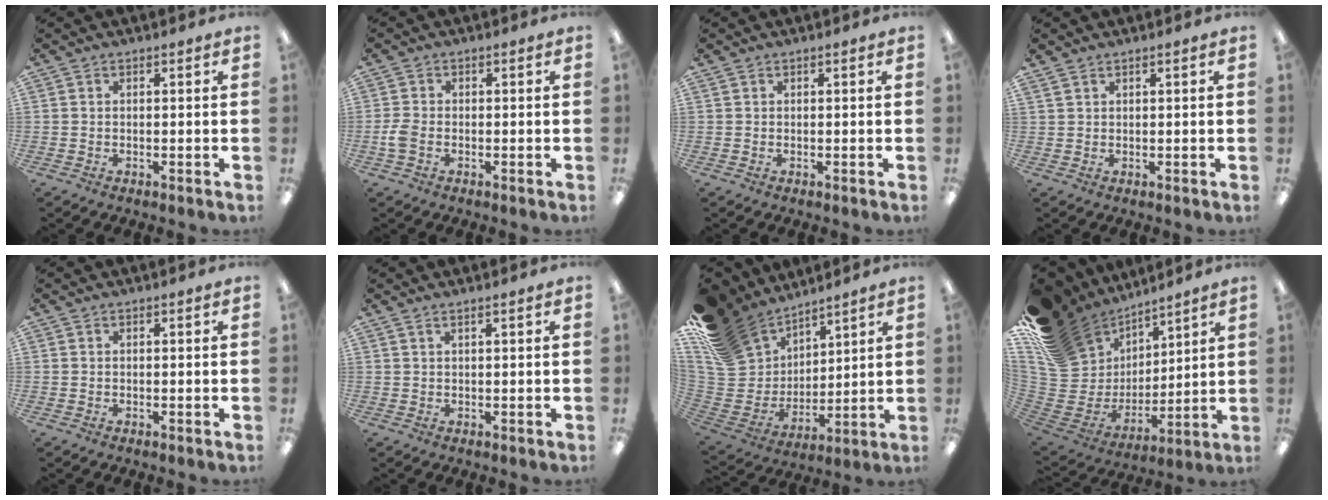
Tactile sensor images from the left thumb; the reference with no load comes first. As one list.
[{"total": 3.2, "force": [-0.9, 2.0, 2.4], "torque": [-0.053, 0.002, -0.018]}, {"total": 0.0}, {"total": 1.5, "force": [1.2, 0.6, 0.7], "torque": [-0.015, -0.001, 0.024]}, {"total": 0.0}, {"total": 1.2, "force": [0.7, 0.0, 1.0], "torque": [-0.019, -0.001, 0.013]}, {"total": 18.4, "force": [12.9, 11.5, 6.4], "torque": [-0.167, -0.075, 0.248]}, {"total": 20.5, "force": [12.1, 14.3, 8.2], "torque": [-0.189, -0.071, 0.246]}]